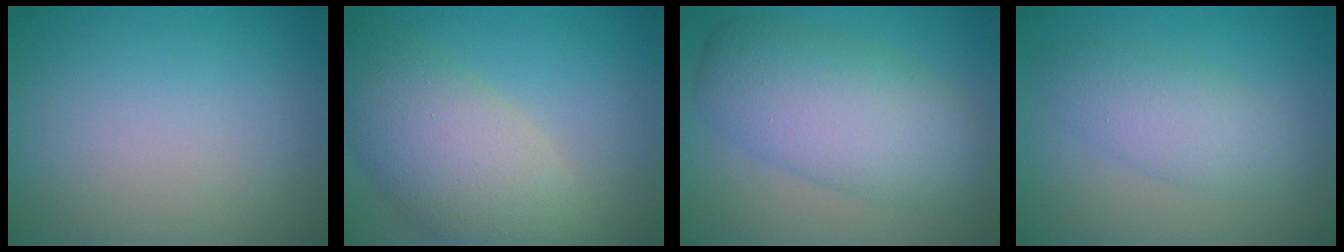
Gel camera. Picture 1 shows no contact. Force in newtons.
{"total": 8.1, "press": 8.1, "slide": 0.5}
{"total": 7.9, "press": 7.9, "slide": 0.2}
{"total": 3.6, "press": 3.6, "slide": 0.0}